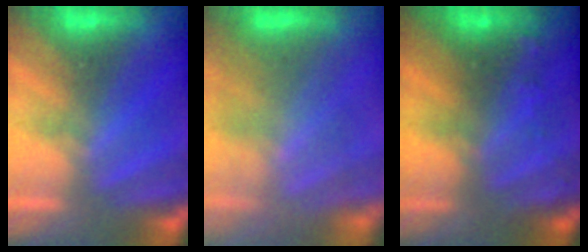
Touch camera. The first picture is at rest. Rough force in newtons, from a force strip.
{"total": 4.7}
{"total": 7.8}